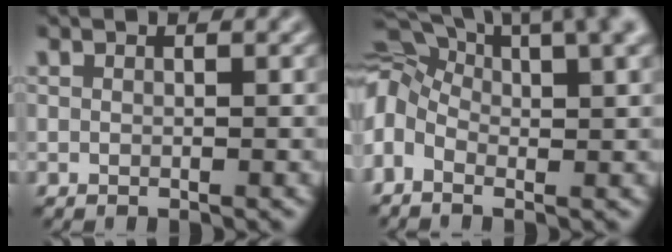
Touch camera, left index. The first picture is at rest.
{"total": 11.6, "force": [1.8, 6.4, 9.5], "torque": [-0.204, 0.018, 0.017]}